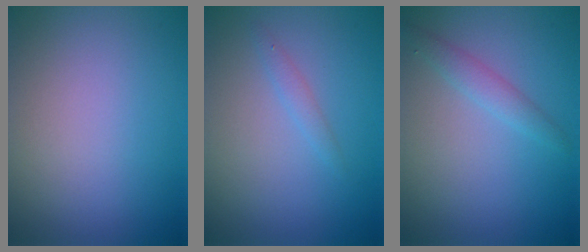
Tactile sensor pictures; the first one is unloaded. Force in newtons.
{"total": 0.9, "press": 0.9, "slide": 0.1}
{"total": 1.6, "press": 1.6, "slide": 0.1}